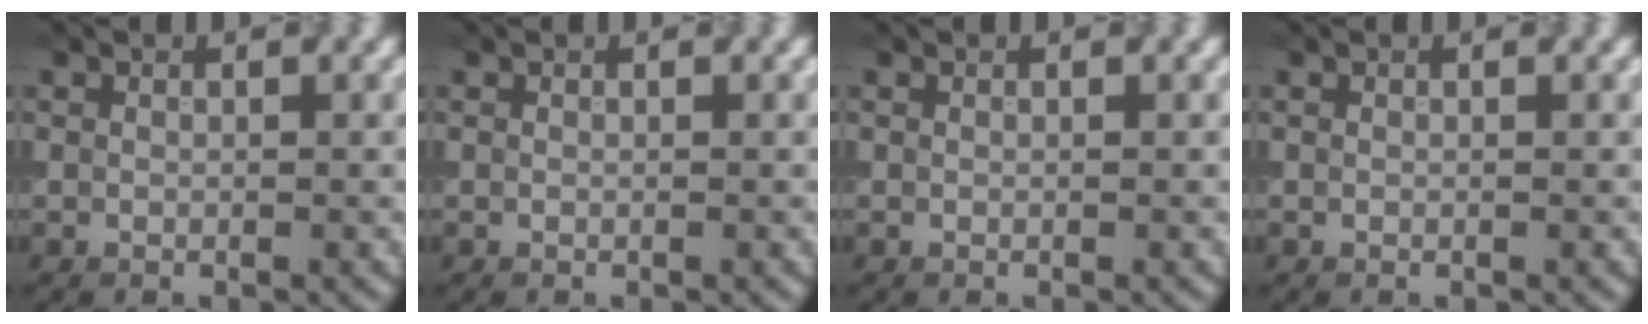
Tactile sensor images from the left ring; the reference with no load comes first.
{"total": 0.0}
{"total": 0.0}
{"total": 0.0}